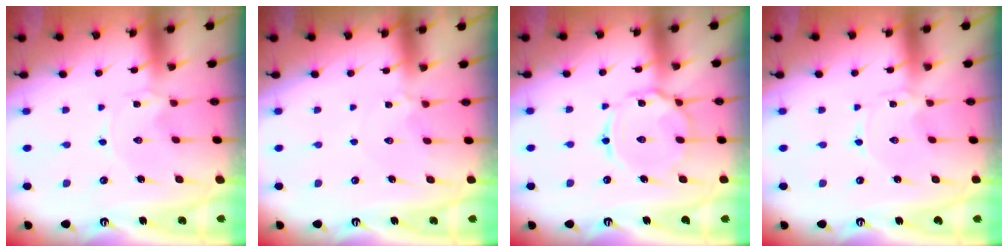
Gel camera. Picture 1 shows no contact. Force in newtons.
{"total": 4.0, "press": 4.0, "slide": 0.8}
{"total": 9.6, "press": 9.5, "slide": 0.7}
{"total": 0.0}